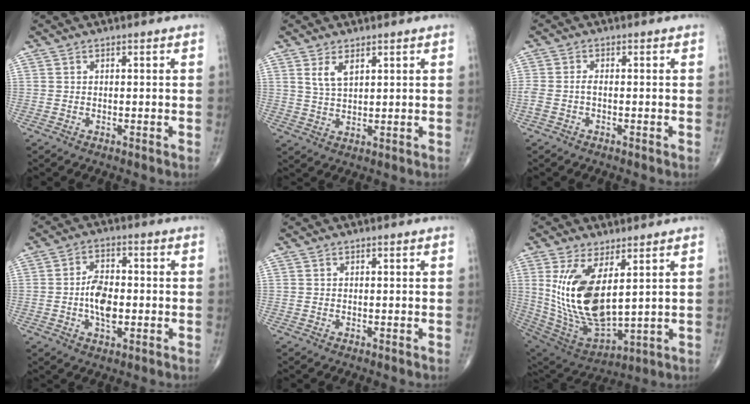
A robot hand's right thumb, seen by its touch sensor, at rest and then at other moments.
{"total": 4.0, "force": [2.0, 1.8, 2.8], "torque": [-0.050, -0.011, 0.044]}
{"total": 2.2, "force": [-0.5, 1.0, 1.9], "torque": [-0.053, 0.006, -0.009]}
{"total": 7.4, "force": [-1.0, 4.0, 6.1], "torque": [-0.102, 0.008, -0.020]}
{"total": 0.0}
{"total": 17.4, "force": [4.2, 7.8, 15.0], "torque": [-0.294, -0.030, 0.106]}